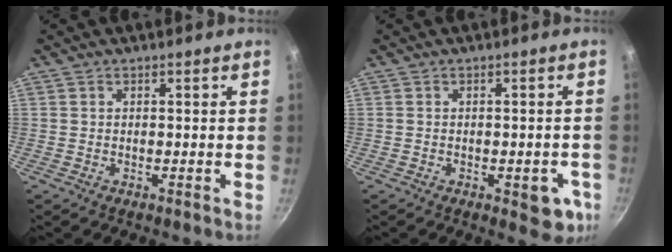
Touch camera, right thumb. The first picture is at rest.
{"total": 6.4, "force": [-2.2, 3.1, 5.2], "torque": [-0.034, 0.008, -0.024]}